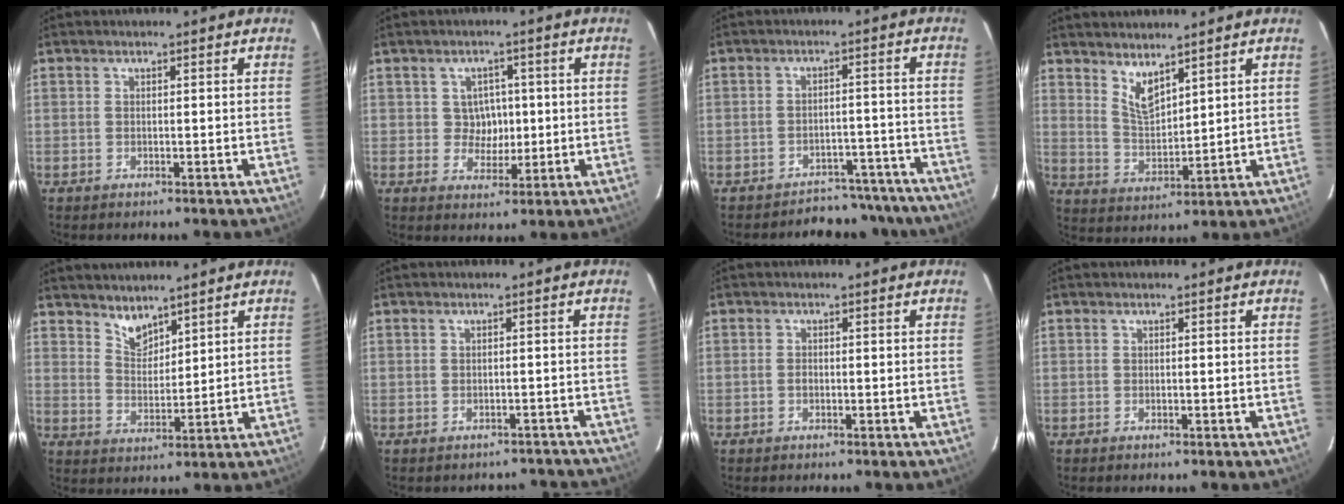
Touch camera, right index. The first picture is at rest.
{"total": 4.4, "force": [0.2, 4.2, 1.3], "torque": [-0.023, 0.011, 0.005]}
{"total": 12.4, "force": [-11.4, 4.6, 1.4], "torque": [-0.018, 0.034, -0.130]}
{"total": 6.0, "force": [4.5, 2.0, 3.4], "torque": [-0.060, -0.009, 0.091]}
{"total": 5.1, "force": [4.4, 2.1, 1.6], "torque": [-0.021, -0.002, 0.084]}
{"total": 6.3, "force": [-5.7, 2.4, 1.0], "torque": [-0.002, 0.020, -0.051]}
{"total": 0.7, "force": [-0.3, 0.6, 0.3], "torque": [-0.004, 0.002, -0.005]}
{"total": 0.0}